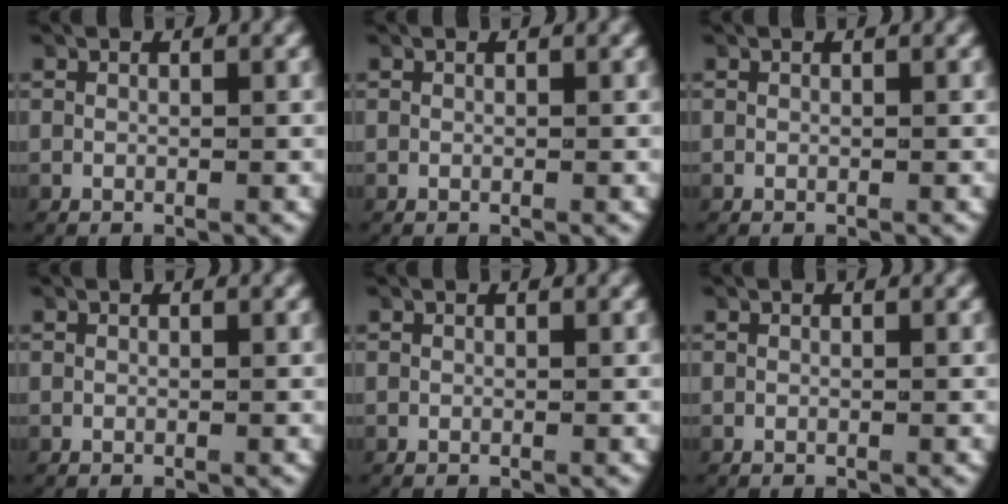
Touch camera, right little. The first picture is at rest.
{"total": 0.0}
{"total": 0.0}
{"total": 0.0}
{"total": 0.0}
{"total": 0.0}